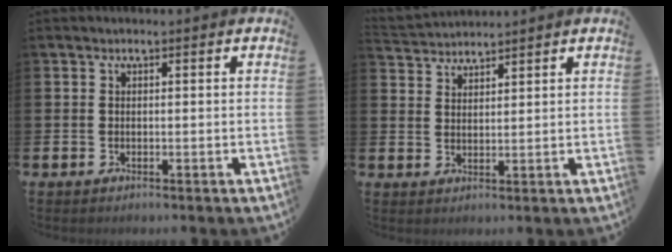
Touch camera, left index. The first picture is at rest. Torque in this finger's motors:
{"motor_torque": [-0.02, 0.02, -0.44, -0.05]}